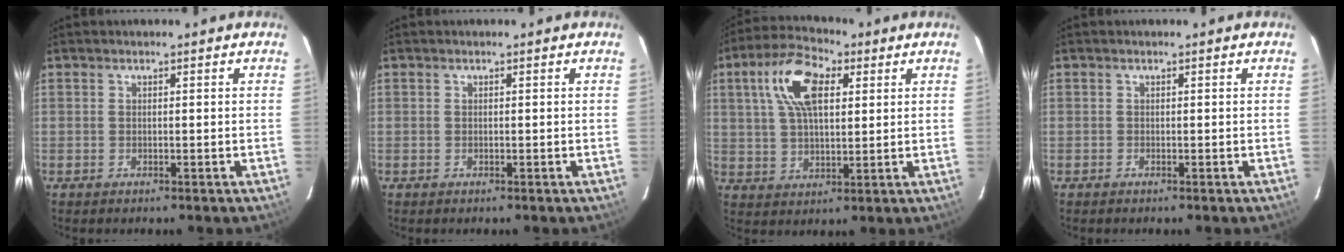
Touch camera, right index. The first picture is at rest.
{"total": 0.0}
{"total": 12.3, "force": [4.5, 6.0, 9.7], "torque": [-0.187, 0.029, 0.080]}
{"total": 0.0}